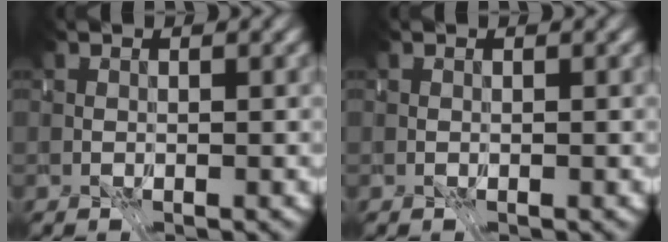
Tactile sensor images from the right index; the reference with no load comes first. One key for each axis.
{"total": 0.0}